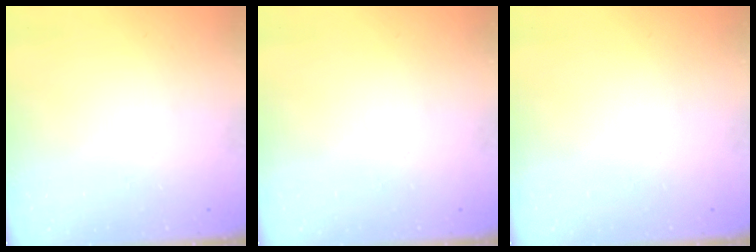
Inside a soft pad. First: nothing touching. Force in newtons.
{"total": 0.0}
{"total": 0.0}